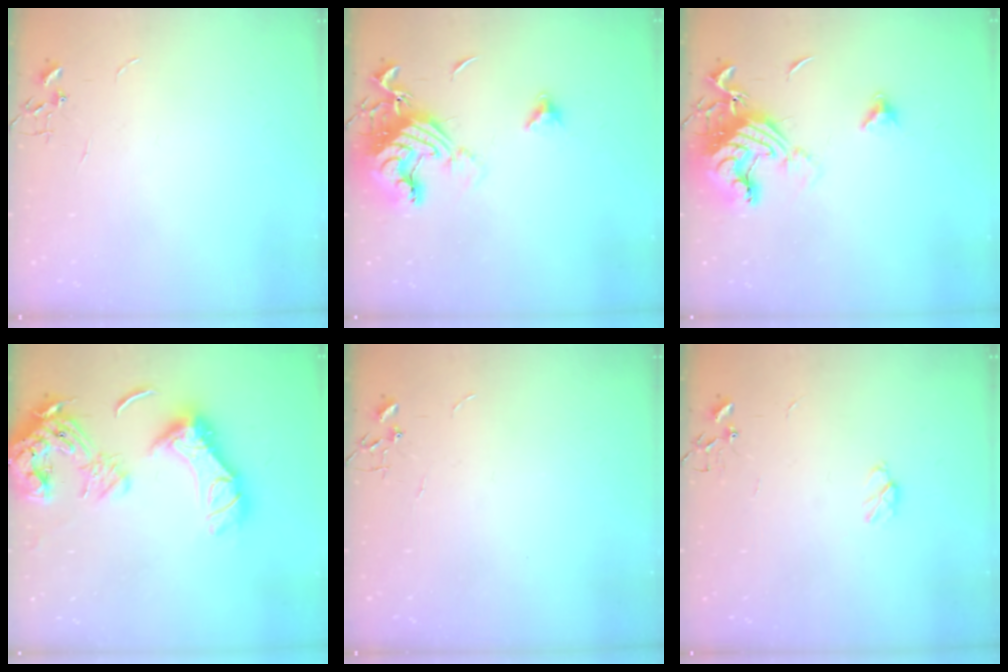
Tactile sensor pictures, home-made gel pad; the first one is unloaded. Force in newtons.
{"total": 16.2, "press": 16.1, "slide": 2.0}
{"total": 16.2, "press": 16.1, "slide": 2.0}
{"total": 21.2, "press": 21.0, "slide": 2.3}
{"total": 0.0}
{"total": 4.5, "press": 4.4, "slide": 0.8}